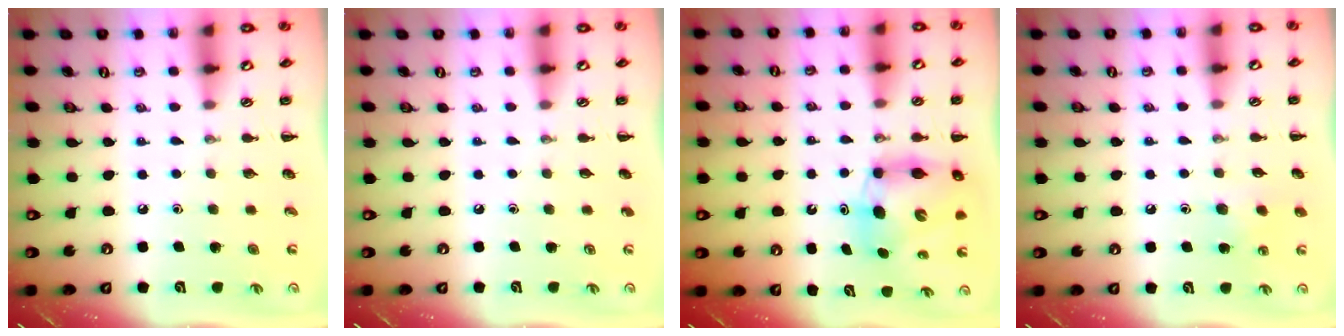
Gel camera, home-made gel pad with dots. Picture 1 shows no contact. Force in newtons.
{"total": 0.0}
{"total": 7.1, "press": 6.8, "slide": 2.0}
{"total": 5.8, "press": 5.6, "slide": 1.5}